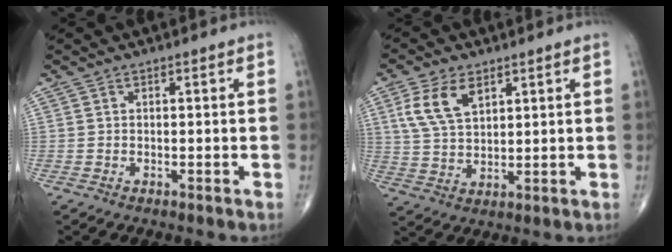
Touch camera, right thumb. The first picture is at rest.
{"total": 8.5, "force": [3.8, 4.7, 6.0], "torque": [-0.113, -0.009, 0.079]}